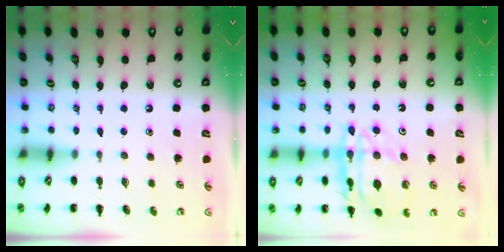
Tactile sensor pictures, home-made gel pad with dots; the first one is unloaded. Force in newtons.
{"total": 16.3, "press": 16.1, "slide": 2.3}